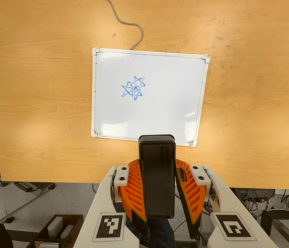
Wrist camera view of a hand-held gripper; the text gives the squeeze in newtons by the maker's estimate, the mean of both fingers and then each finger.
{"total": 9.8, "left": 7.7, "right": 11.9}